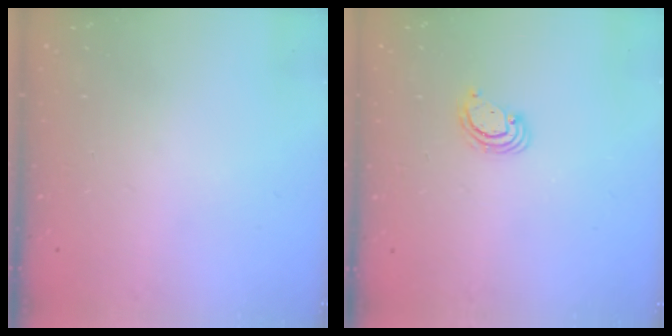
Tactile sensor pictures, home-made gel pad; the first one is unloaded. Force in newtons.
{"total": 2.5, "press": 2.5, "slide": 0.3}